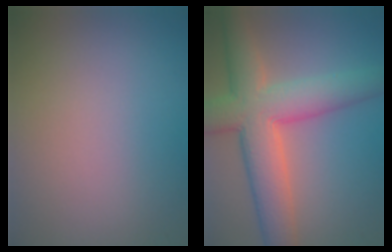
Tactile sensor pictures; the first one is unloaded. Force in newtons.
{"total": 8.8, "press": 8.7, "slide": 0.4}